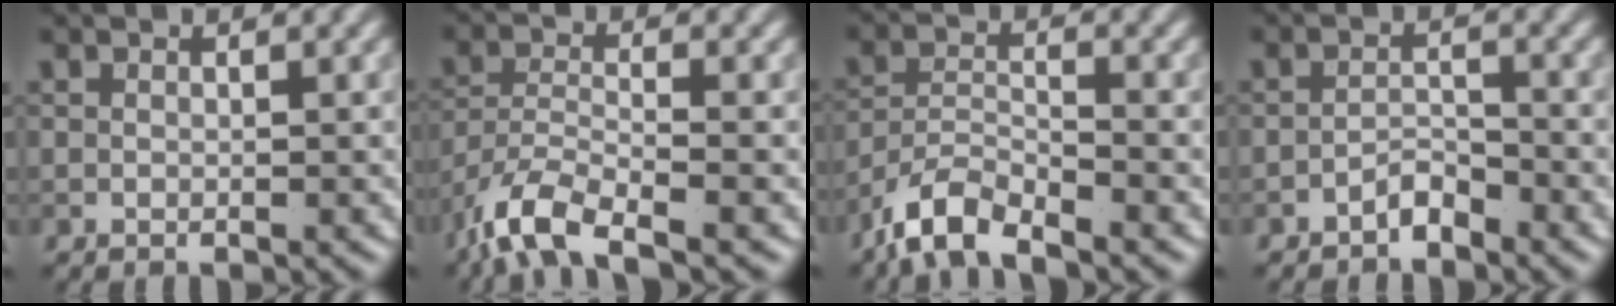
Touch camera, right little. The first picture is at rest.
{"total": 6.4, "force": [-4.6, 1.8, 4.1], "torque": [-0.081, -0.009, -0.098]}
{"total": 5.1, "force": [-4.1, 1.4, 2.7], "torque": [-0.049, -0.003, -0.087]}
{"total": 1.7, "force": [-1.4, 0.6, 0.8], "torque": [-0.012, 0.007, -0.029]}